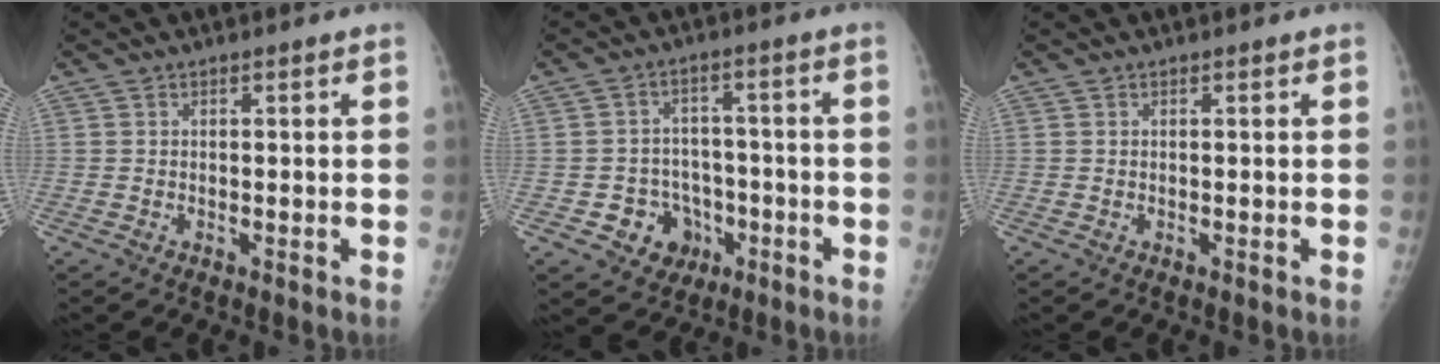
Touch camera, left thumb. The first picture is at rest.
{"total": 8.1, "force": [-3.2, 7.0, 2.6], "torque": [-0.005, 0.028, -0.041]}
{"total": 0.0}